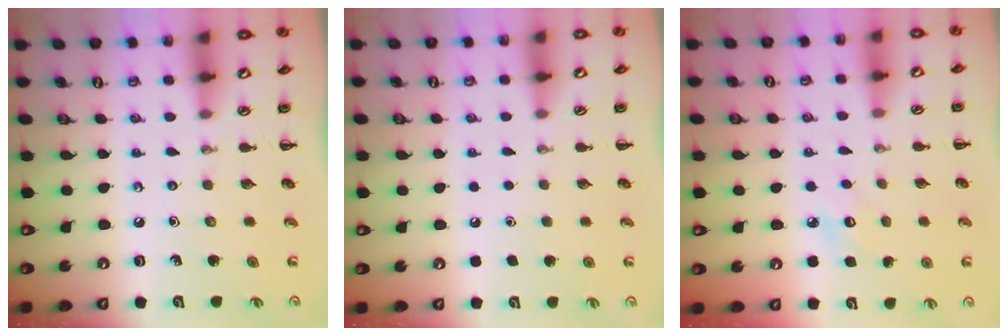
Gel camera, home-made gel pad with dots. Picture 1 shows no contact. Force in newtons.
{"total": 1.8, "press": 1.7, "slide": 0.1}
{"total": 7.3, "press": 7.1, "slide": 1.5}